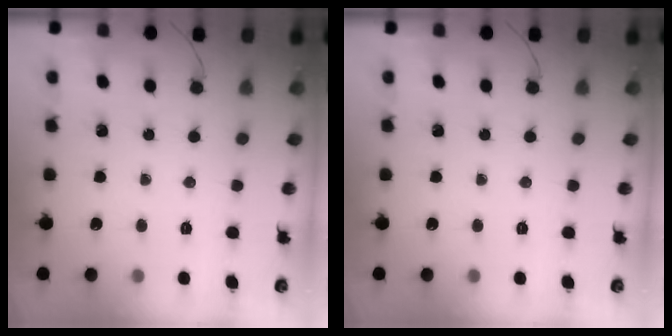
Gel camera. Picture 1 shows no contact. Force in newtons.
{"total": 0.0}